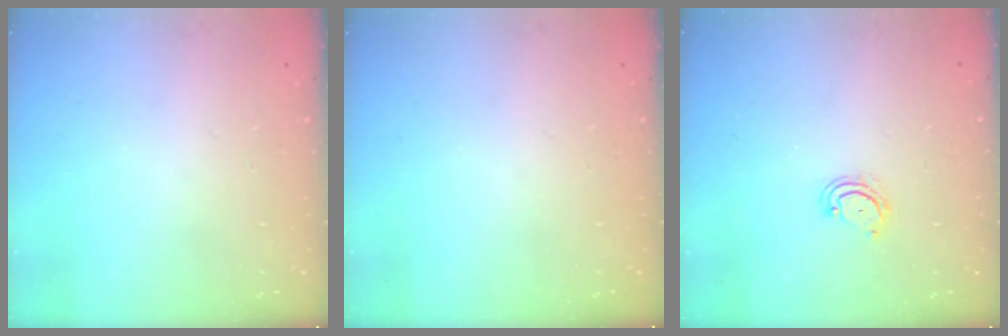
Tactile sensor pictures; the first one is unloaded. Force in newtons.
{"total": 0.0}
{"total": 4.0, "press": 4.0, "slide": 0.3}